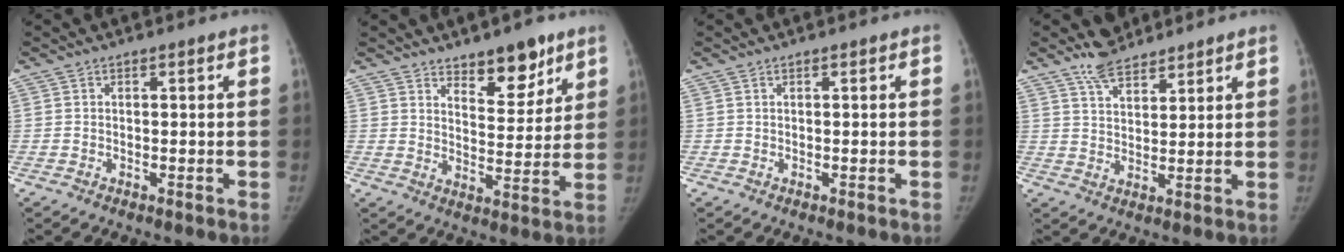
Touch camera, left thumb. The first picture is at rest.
{"total": 8.0, "force": [5.7, 4.0, 4.0], "torque": [-0.017, -0.039, 0.085]}
{"total": 0.0}
{"total": 6.0, "force": [5.2, 2.4, 1.8], "torque": [-0.016, -0.033, 0.102]}